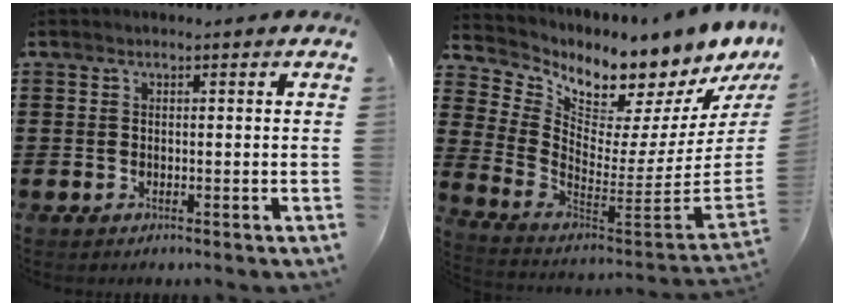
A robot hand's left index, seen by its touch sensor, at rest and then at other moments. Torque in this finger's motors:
{"motor_torque": [2.14, 0.00, 0.44, 0.05]}